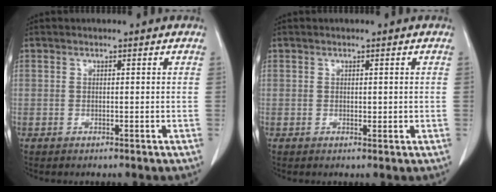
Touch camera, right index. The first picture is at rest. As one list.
[{"total": 1.1, "force": [0.1, 0.6, 0.9], "torque": [-0.011, -0.002, 0.004]}]